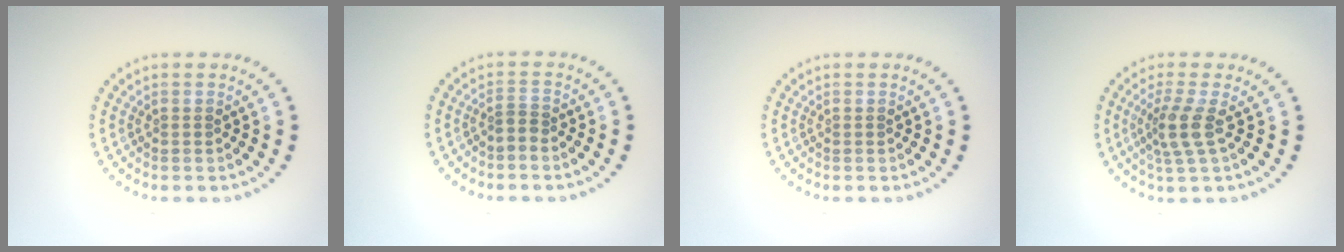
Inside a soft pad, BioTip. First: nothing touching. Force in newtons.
{"total": 1.1, "press": 0.6, "slide": 0.9}
{"total": 0.0}
{"total": 2.7, "press": 2.0, "slide": 1.8}